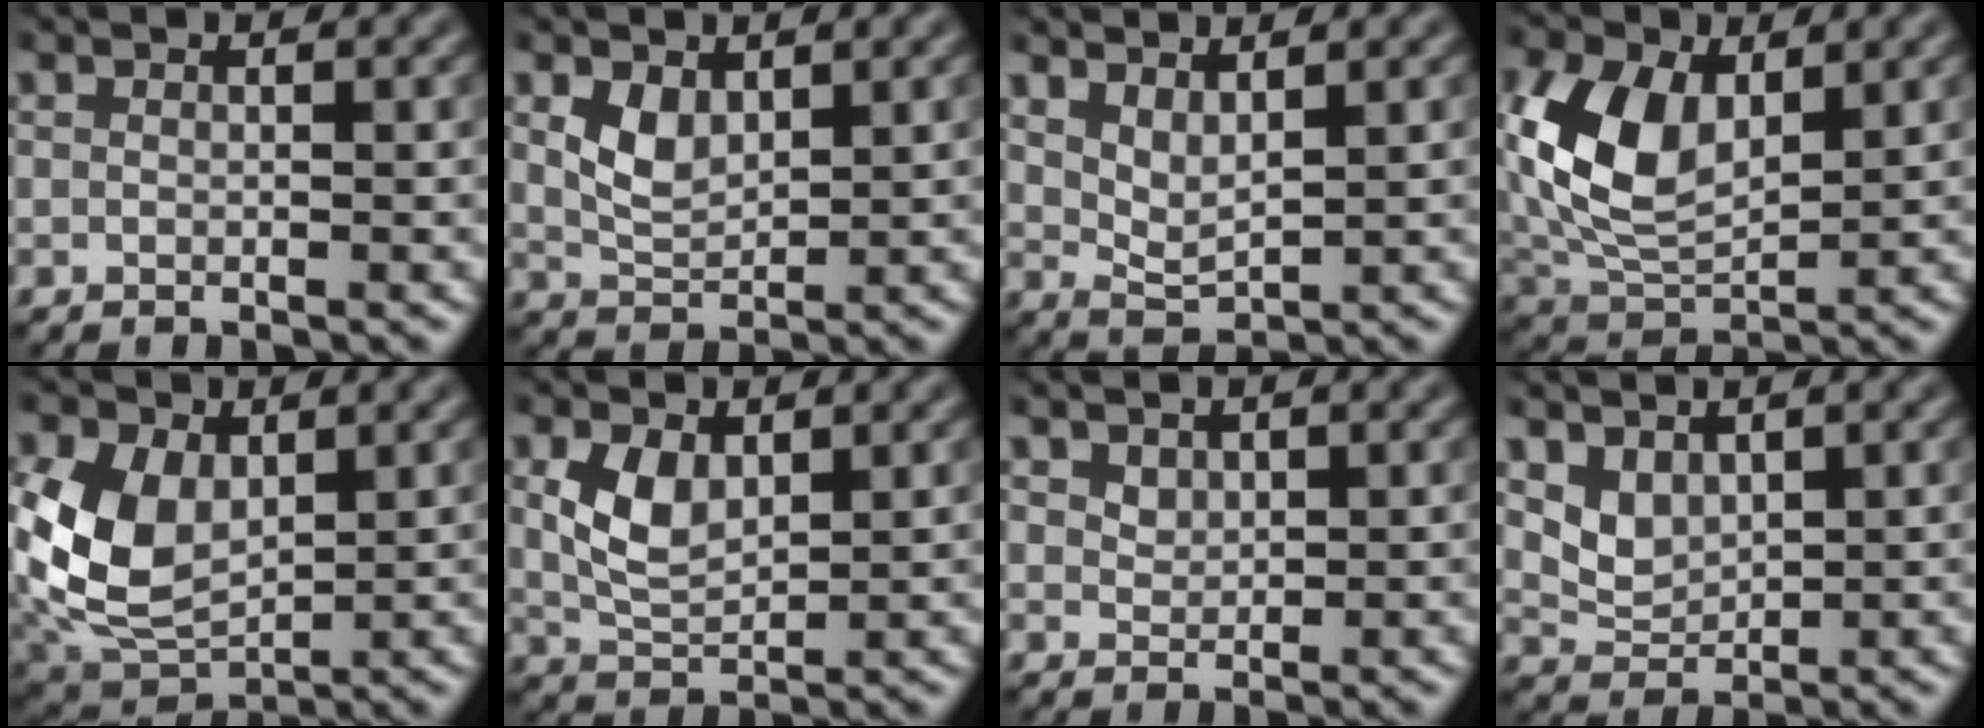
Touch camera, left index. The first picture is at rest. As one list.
[{"total": 1.9, "force": [0.6, 1.3, 1.3], "torque": [-0.035, -0.004, 0.024]}, {"total": 1.9, "force": [1.3, 0.5, 1.3], "torque": [-0.031, -0.005, 0.039]}, {"total": 8.0, "force": [1.2, 4.9, 6.2], "torque": [-0.146, 0.002, 0.028]}, {"total": 7.7, "force": [0.2, 5.2, 5.7], "torque": [-0.148, -0.004, 0.010]}, {"total": 2.9, "force": [0.5, 1.8, 2.2], "torque": [-0.056, 0.000, 0.022]}, {"total": 0.8, "force": [0.5, 0.6, 0.1], "torque": [-0.006, -0.002, 0.019]}, {"total": 1.9, "force": [1.0, 1.3, 0.9], "torque": [-0.027, -0.007, 0.033]}]